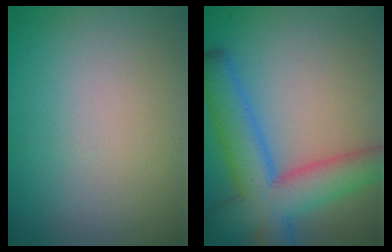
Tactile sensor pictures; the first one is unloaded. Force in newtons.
{"total": 8.7, "press": 8.7, "slide": 0.3}